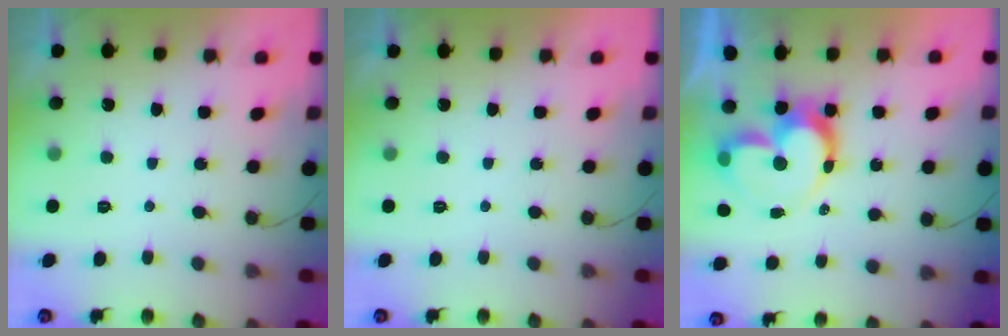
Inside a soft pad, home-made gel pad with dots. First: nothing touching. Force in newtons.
{"total": 1.7, "press": 1.7, "slide": 0.1}
{"total": 12.6, "press": 12.6, "slide": 1.4}